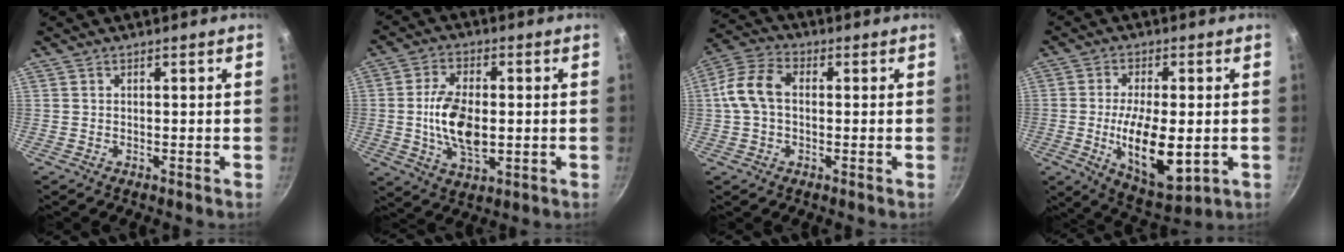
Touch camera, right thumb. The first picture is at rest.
{"total": 11.7, "force": [-0.6, 6.2, 9.9], "torque": [-0.179, 0.000, -0.008]}
{"total": 8.9, "force": [0.5, 5.9, 6.6], "torque": [-0.138, 0.028, 0.002]}
{"total": 14.3, "force": [-2.3, 6.3, 12.6], "torque": [-0.204, -0.013, -0.026]}